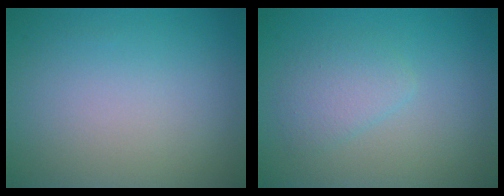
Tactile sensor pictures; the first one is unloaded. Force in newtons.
{"total": 2.1, "press": 2.1, "slide": 0.1}